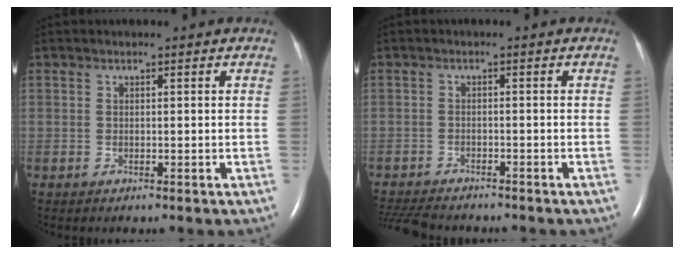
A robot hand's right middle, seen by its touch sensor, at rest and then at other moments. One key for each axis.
{"total": 8.4, "fx": -7.6, "fy": 1.9, "fz": 3.0, "tx": -0.057, "ty": -0.013, "tz": -0.118}